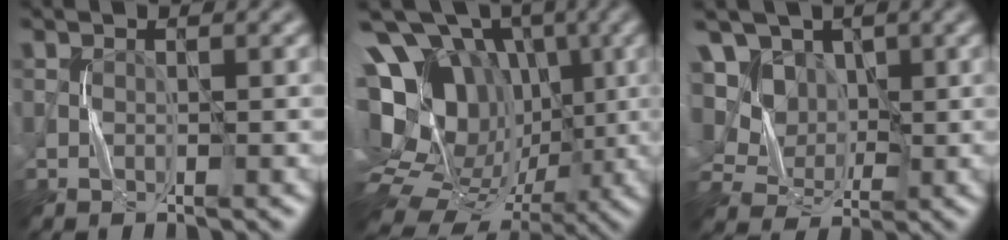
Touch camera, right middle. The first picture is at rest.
{"total": 18.6, "force": [3.4, 14.2, 11.5], "torque": [-0.237, 0.052, 0.060]}
{"total": 6.9, "force": [2.1, 5.6, 3.4], "torque": [-0.078, 0.015, 0.026]}